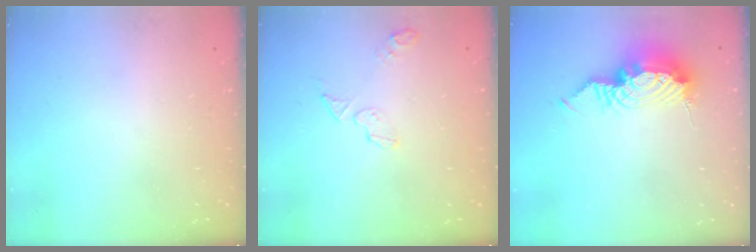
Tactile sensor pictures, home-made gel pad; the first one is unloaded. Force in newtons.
{"total": 11.5, "press": 5.4, "slide": 10.1}
{"total": 11.6, "press": 11.3, "slide": 2.7}